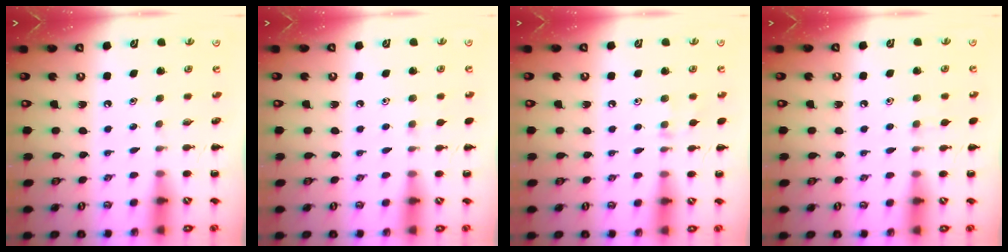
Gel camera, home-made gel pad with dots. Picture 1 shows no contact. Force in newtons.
{"total": 3.7, "press": 3.5, "slide": 1.2}
{"total": 6.6, "press": 6.3, "slide": 2.0}
{"total": 4.3, "press": 4.0, "slide": 1.7}